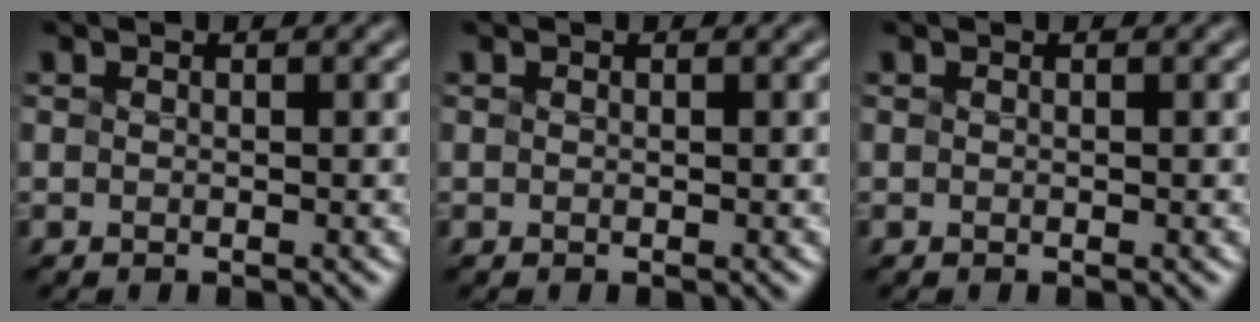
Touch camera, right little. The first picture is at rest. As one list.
[{"total": 0.0}, {"total": 0.0}]